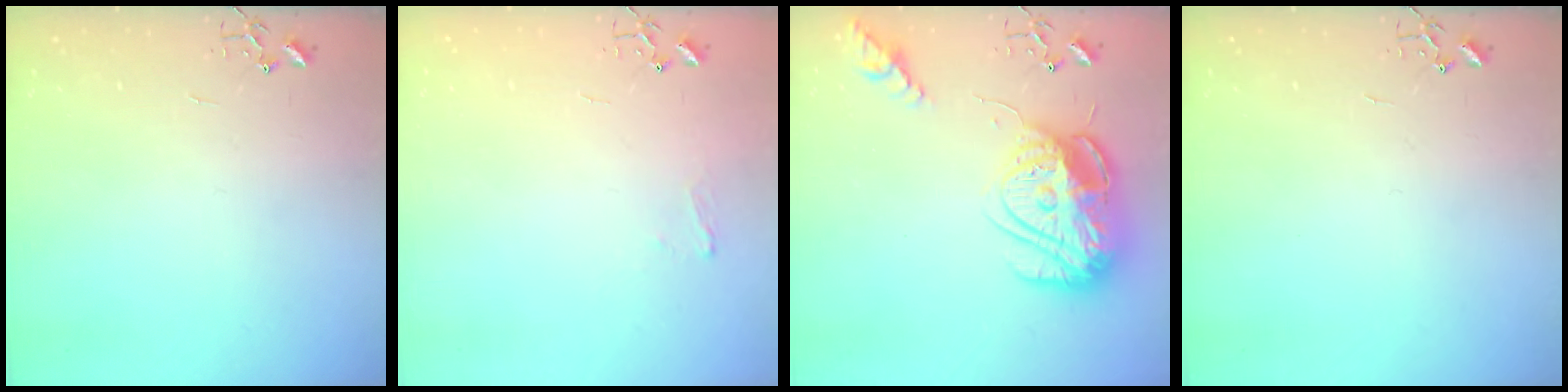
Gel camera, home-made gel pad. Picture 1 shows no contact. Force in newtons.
{"total": 5.2, "press": 5.1, "slide": 0.6}
{"total": 24.2, "press": 24.1, "slide": 2.0}
{"total": 0.0}